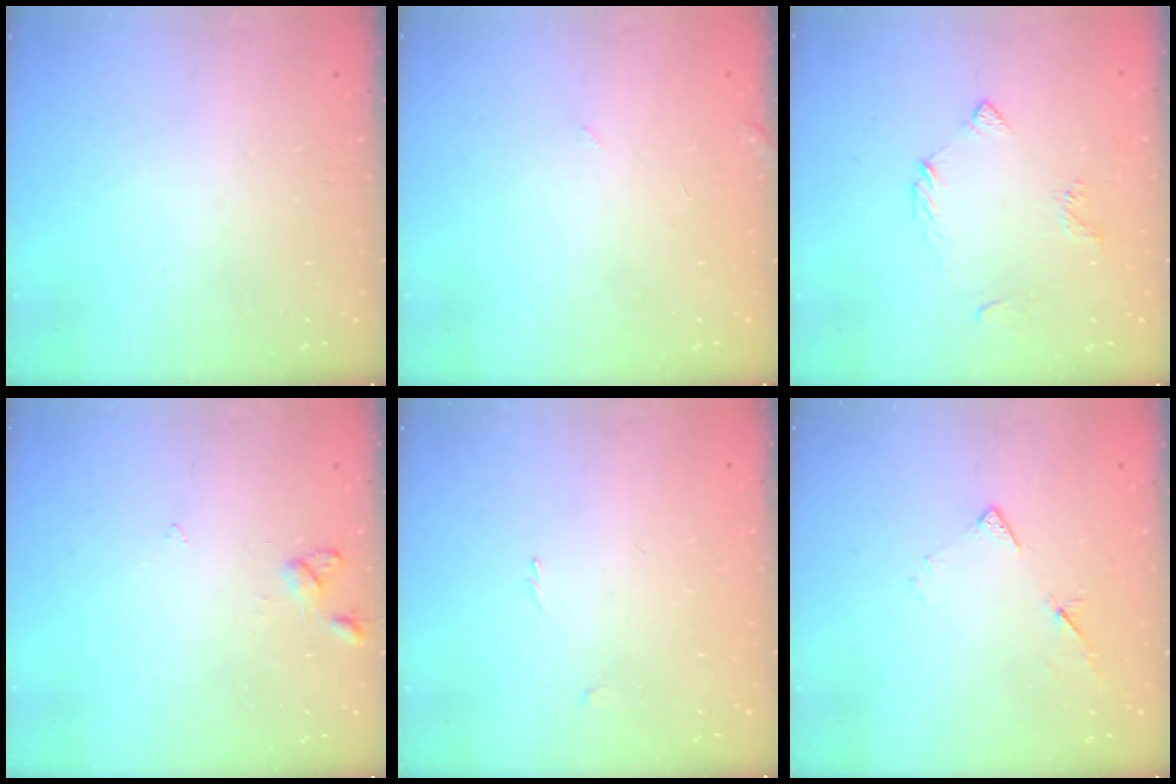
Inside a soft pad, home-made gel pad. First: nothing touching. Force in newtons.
{"total": 1.5, "press": 1.5, "slide": 0.1}
{"total": 4.4, "press": 4.3, "slide": 0.7}
{"total": 4.6, "press": 4.6, "slide": 0.4}
{"total": 0.8, "press": 0.8, "slide": 0.3}
{"total": 6.9, "press": 6.8, "slide": 0.6}